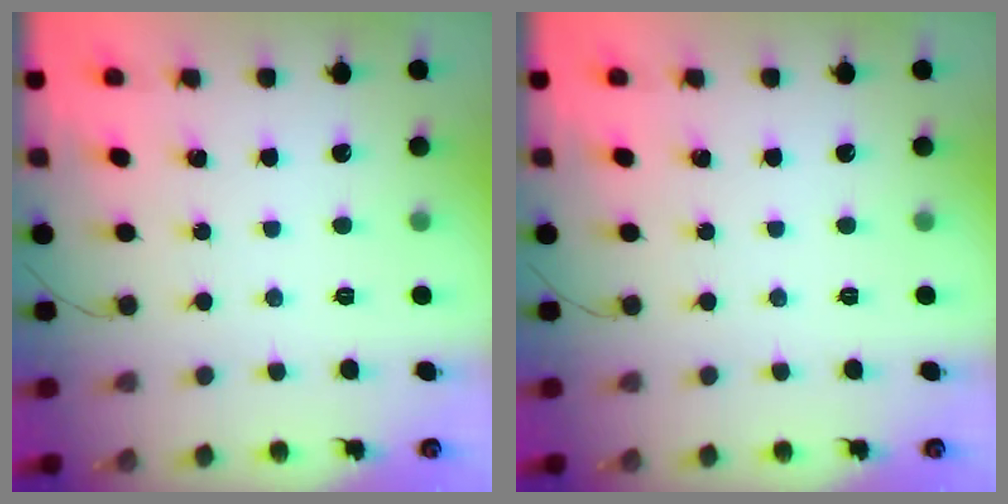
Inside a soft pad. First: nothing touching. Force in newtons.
{"total": 0.0}